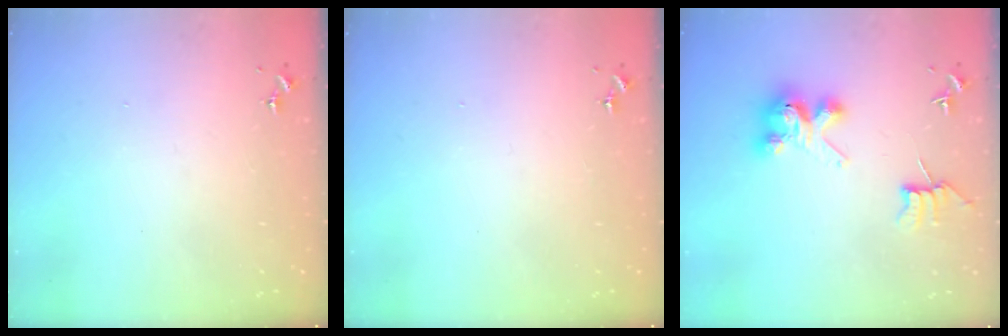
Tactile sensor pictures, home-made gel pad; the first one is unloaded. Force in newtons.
{"total": 0.0}
{"total": 8.0, "press": 8.0, "slide": 0.4}